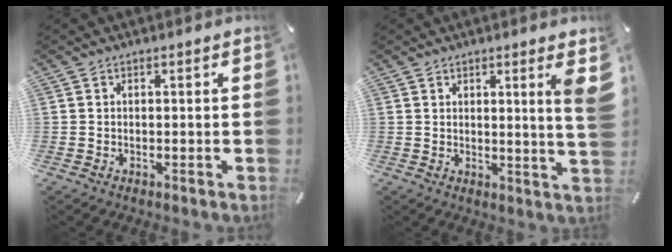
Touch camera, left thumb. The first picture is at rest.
{"total": 5.8, "force": [2.6, -0.1, 5.2], "torque": [-0.078, -0.020, 0.037]}